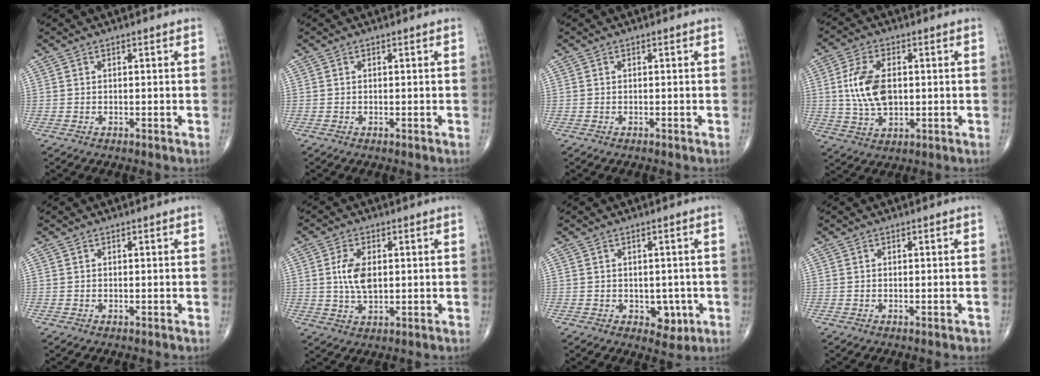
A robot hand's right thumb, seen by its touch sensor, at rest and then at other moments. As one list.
[{"total": 0.0}, {"total": 0.0}, {"total": 10.3, "force": [0.9, 5.9, 8.4], "torque": [-0.167, -0.002, 0.021]}, {"total": 0.0}, {"total": 6.5, "force": [0.8, 3.5, 5.4], "torque": [-0.105, -0.005, 0.014]}, {"total": 4.6, "force": [-1.1, 3.3, 2.9], "torque": [-0.010, 0.000, -0.007]}, {"total": 1.0, "force": [-0.5, 0.4, 0.8], "torque": [-0.009, -0.002, -0.005]}]